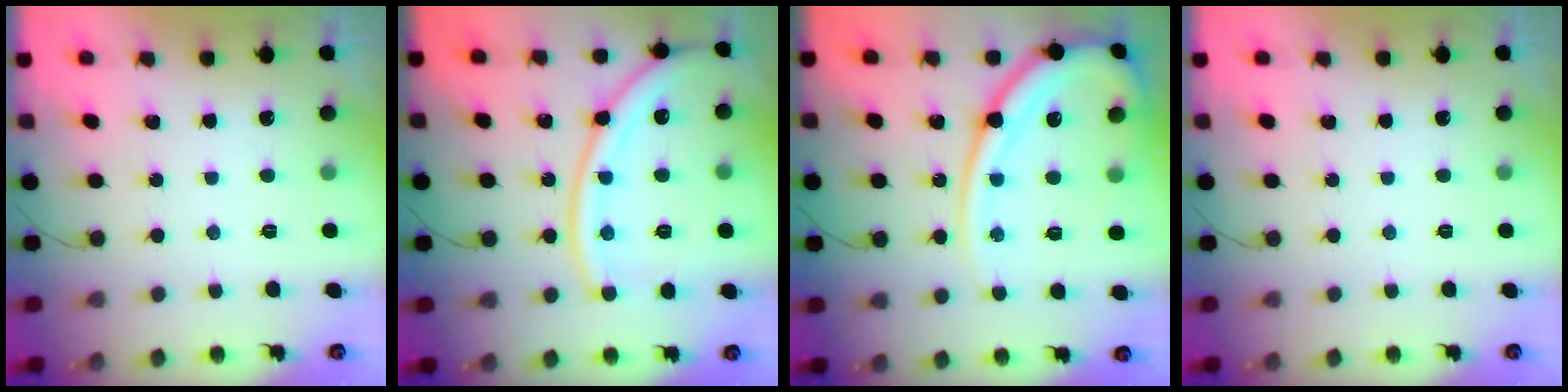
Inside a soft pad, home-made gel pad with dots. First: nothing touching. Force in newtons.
{"total": 15.4, "press": 15.3, "slide": 2.1}
{"total": 17.6, "press": 17.5, "slide": 1.8}
{"total": 0.0}